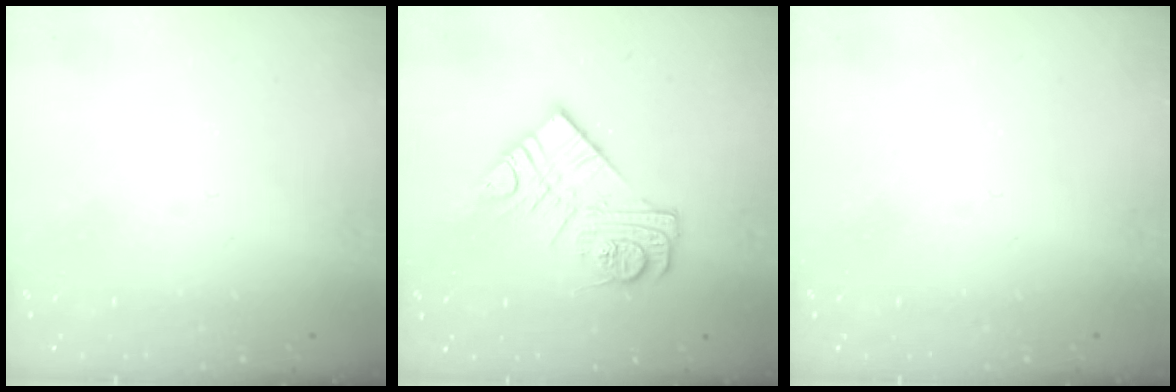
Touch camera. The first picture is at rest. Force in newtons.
{"total": 12.3, "press": 12.2, "slide": 0.8}
{"total": 2.2, "press": 2.1, "slide": 0.4}